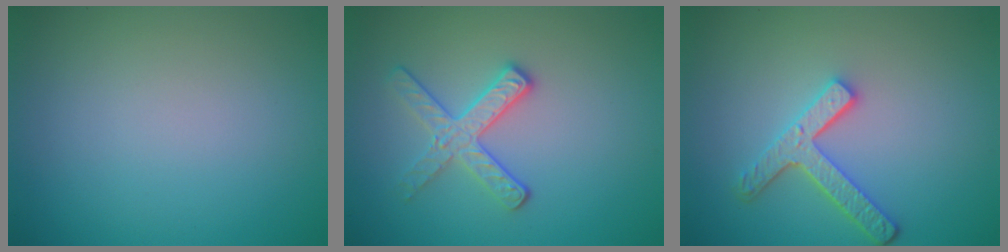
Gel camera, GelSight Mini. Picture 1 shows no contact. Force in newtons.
{"total": 2.8, "press": 2.6, "slide": 1.0}
{"total": 3.7, "press": 3.0, "slide": 2.2}